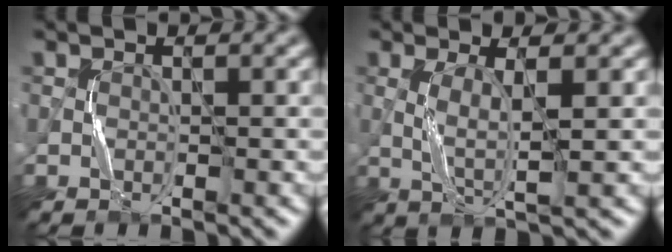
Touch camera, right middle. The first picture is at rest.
{"total": 3.2, "force": [0.5, 0.5, 3.1], "torque": [-0.068, 0.000, 0.012]}